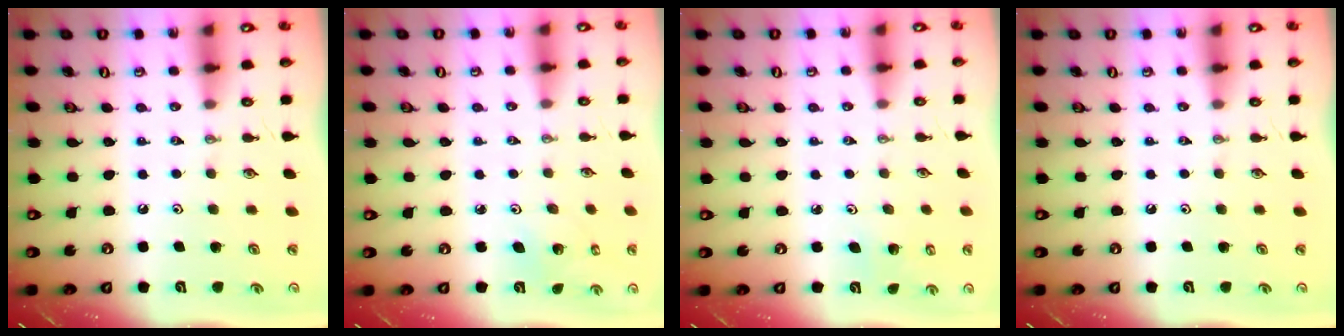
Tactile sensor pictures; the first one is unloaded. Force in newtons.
{"total": 2.1, "press": 2.1, "slide": 0.1}
{"total": 2.3, "press": 2.3, "slide": 0.2}
{"total": 0.0}